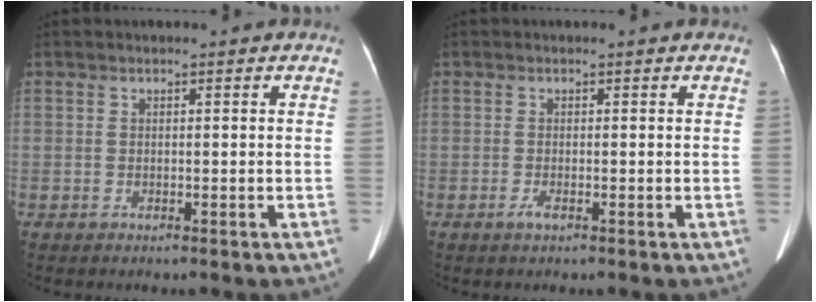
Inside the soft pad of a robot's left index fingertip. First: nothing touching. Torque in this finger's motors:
{"motor_torque": [0.22, 0.15, 0.05, 0.00]}